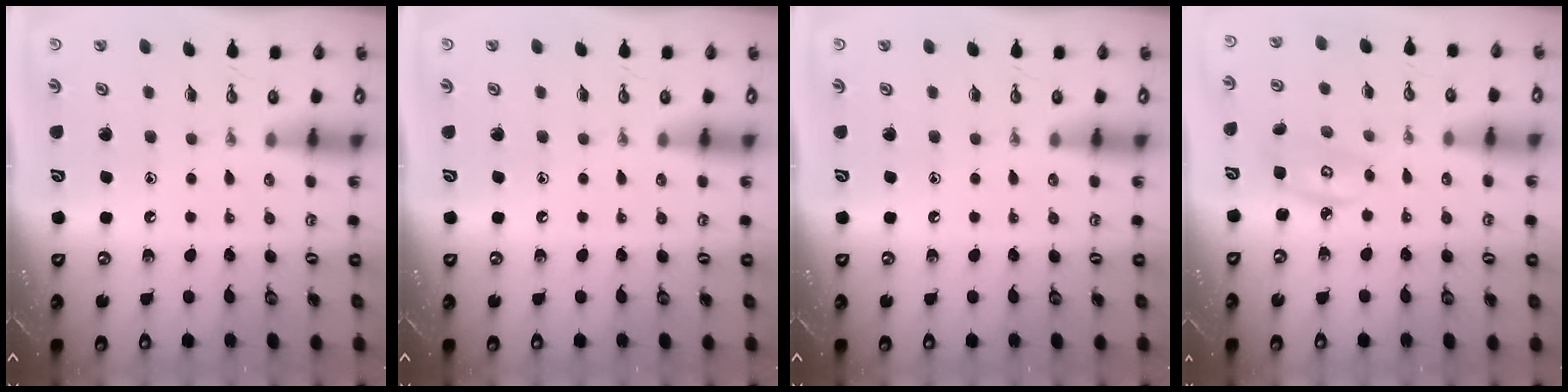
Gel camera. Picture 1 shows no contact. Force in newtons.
{"total": 0.0}
{"total": 0.0}
{"total": 3.9, "press": 3.9, "slide": 0.3}